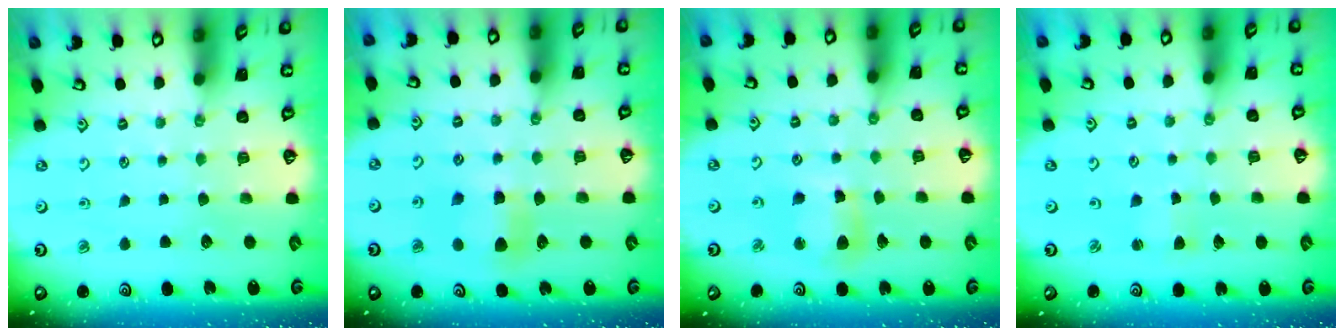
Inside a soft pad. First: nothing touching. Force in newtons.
{"total": 8.3, "press": 8.3, "slide": 0.4}
{"total": 8.8, "press": 8.7, "slide": 1.1}
{"total": 2.2, "press": 2.2, "slide": 0.3}